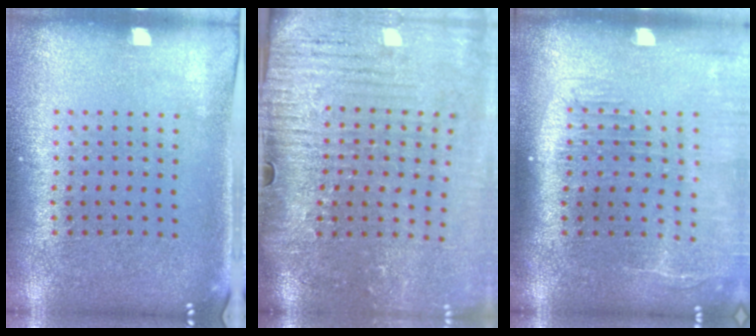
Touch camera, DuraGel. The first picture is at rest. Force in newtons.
{"total": 4.3, "press": 3.7, "slide": 2.2}
{"total": 2.1, "press": 1.7, "slide": 1.1}